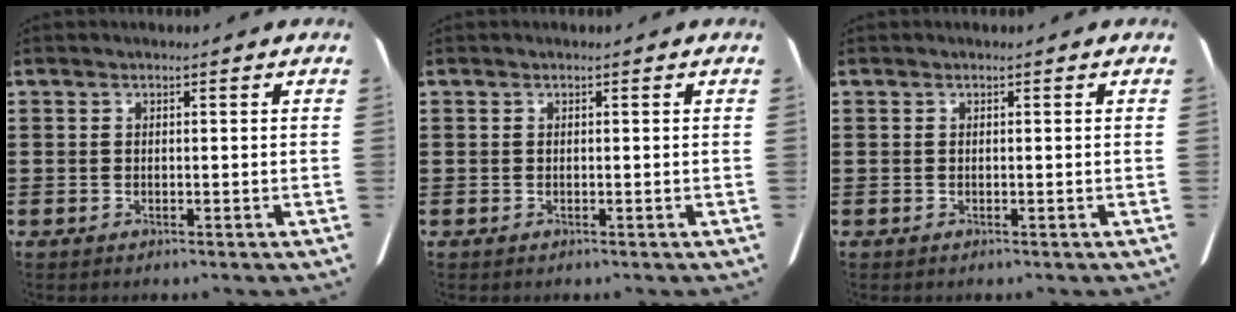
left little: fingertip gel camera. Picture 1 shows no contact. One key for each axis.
{"total": 0.0}
{"total": 0.0}